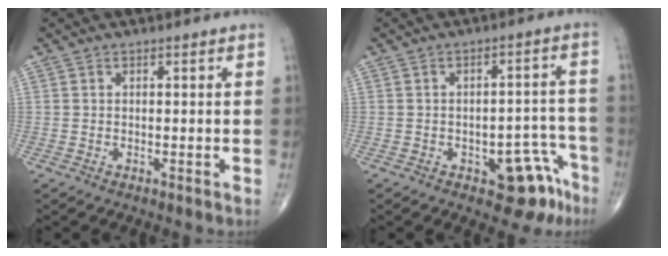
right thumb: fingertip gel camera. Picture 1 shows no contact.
{"total": 9.1, "force": [-4.9, 4.5, 6.2], "torque": [-0.036, 0.040, -0.059]}